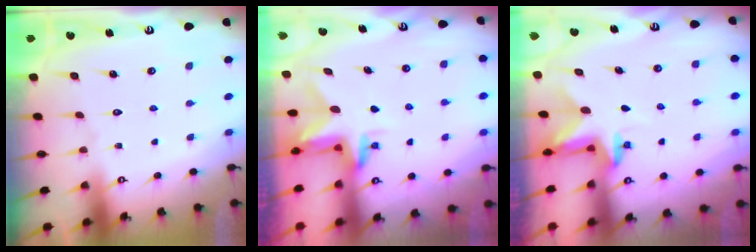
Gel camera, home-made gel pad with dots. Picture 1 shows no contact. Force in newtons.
{"total": 2.9, "press": 2.9, "slide": 0.3}
{"total": 2.4, "press": 2.3, "slide": 0.4}